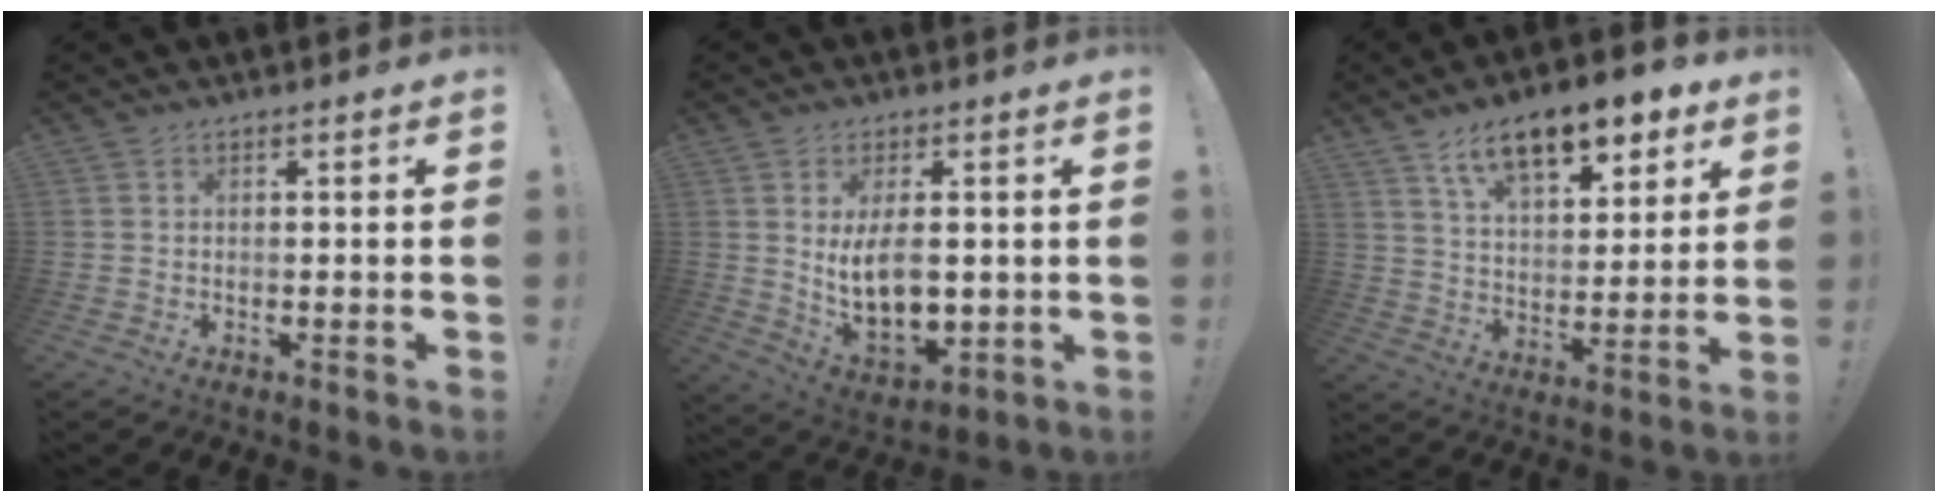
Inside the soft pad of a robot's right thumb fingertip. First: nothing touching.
{"total": 11.5, "force": [2.1, 6.1, 9.6], "torque": [-0.164, -0.032, 0.038]}
{"total": 15.4, "force": [10.1, 6.7, 9.4], "torque": [-0.147, -0.060, 0.177]}